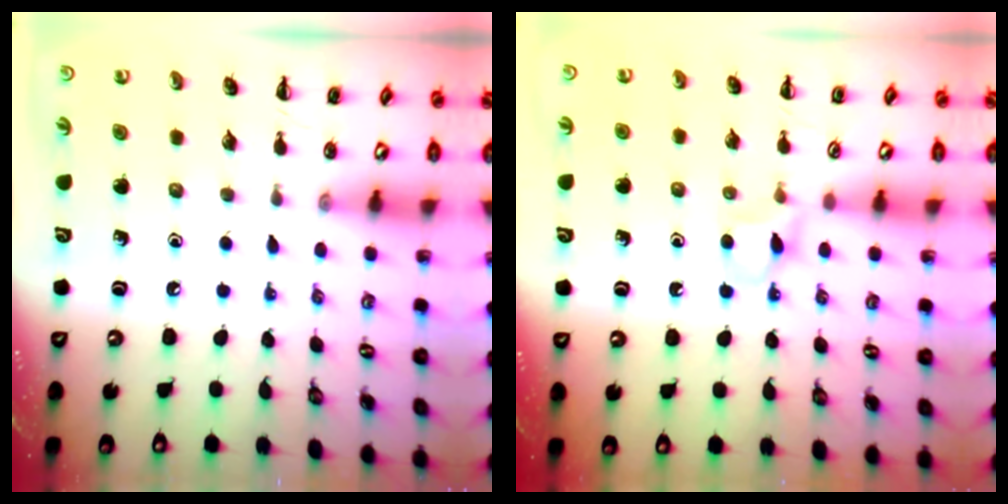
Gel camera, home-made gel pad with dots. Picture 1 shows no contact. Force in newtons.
{"total": 4.3, "press": 4.0, "slide": 1.7}